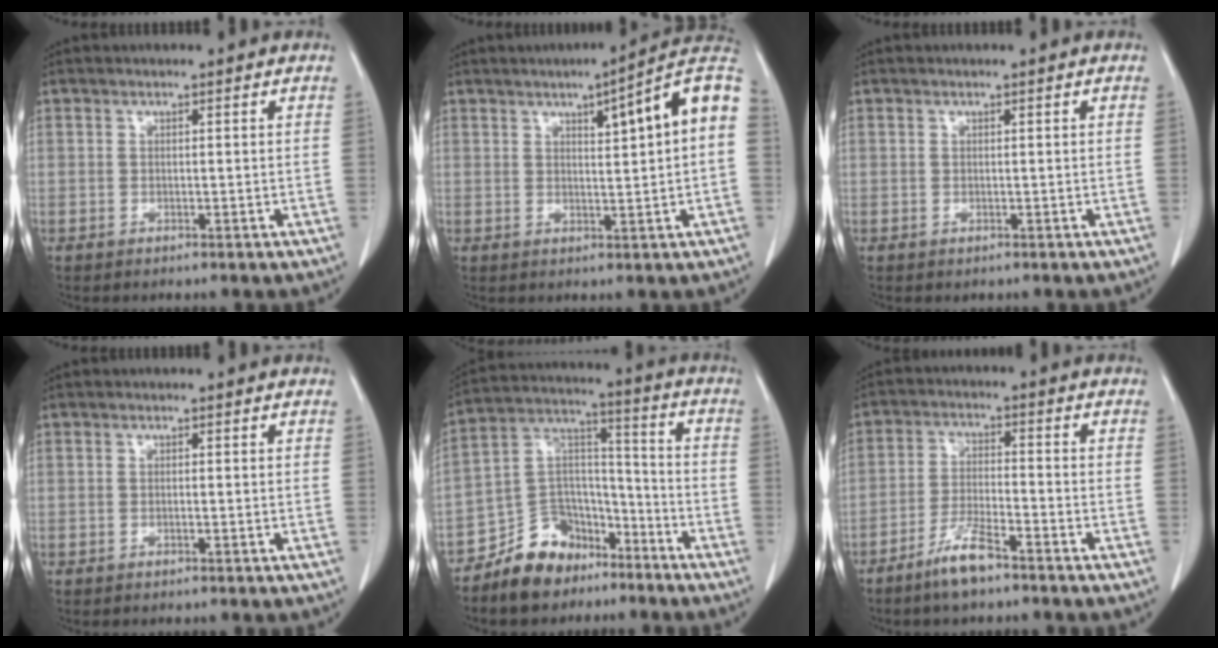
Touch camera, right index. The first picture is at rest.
{"total": 10.5, "force": [2.7, 0.3, 10.1], "torque": [-0.138, 0.021, 0.030]}
{"total": 0.0}
{"total": 0.0}
{"total": 11.8, "force": [-8.8, 7.3, 3.1], "torque": [-0.061, 0.053, -0.157]}
{"total": 6.2, "force": [-4.7, 0.9, 4.0], "torque": [-0.083, -0.006, -0.092]}